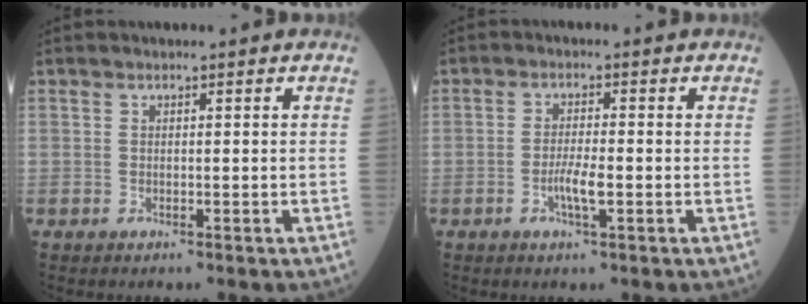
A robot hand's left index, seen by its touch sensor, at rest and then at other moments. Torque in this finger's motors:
{"motor_torque": [0.64, 0.31, 0.09, 0.03]}